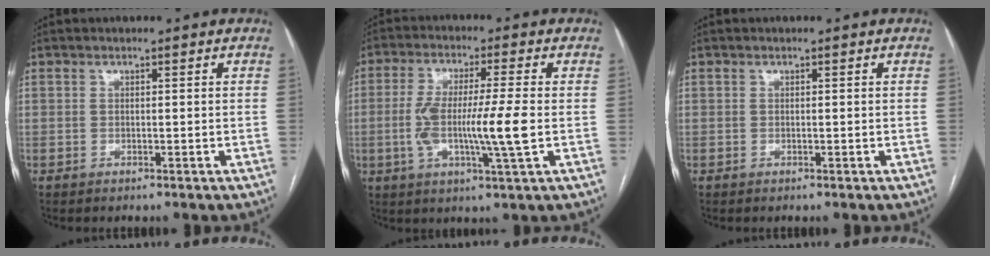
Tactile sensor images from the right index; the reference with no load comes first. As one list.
[{"total": 10.8, "force": [-1.3, 0.3, 10.7], "torque": [-0.207, -0.002, -0.028]}, {"total": 0.0}]